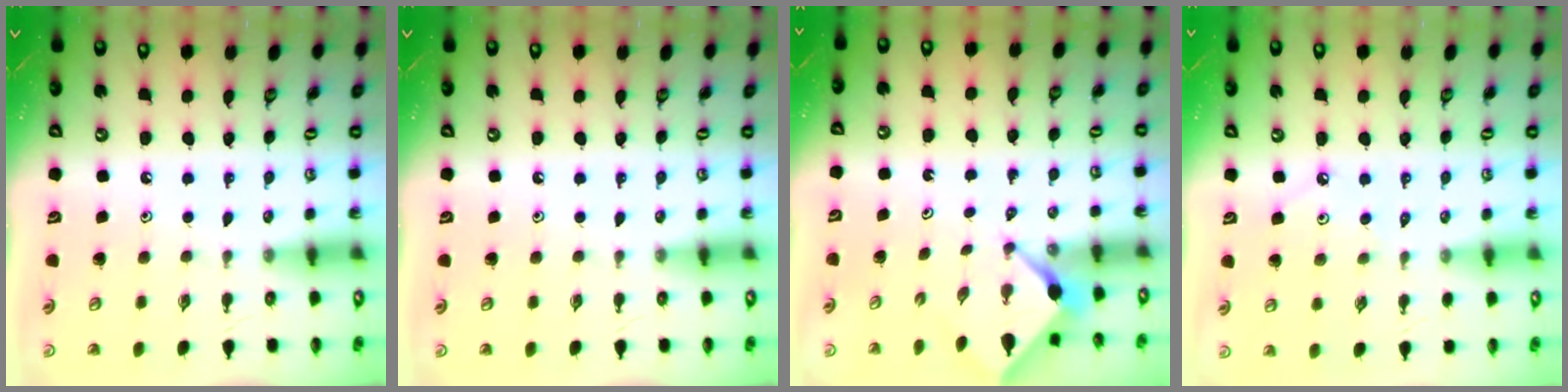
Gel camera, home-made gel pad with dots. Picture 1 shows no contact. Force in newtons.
{"total": 0.0}
{"total": 2.3, "press": 2.3, "slide": 0.2}
{"total": 2.8, "press": 2.7, "slide": 0.5}